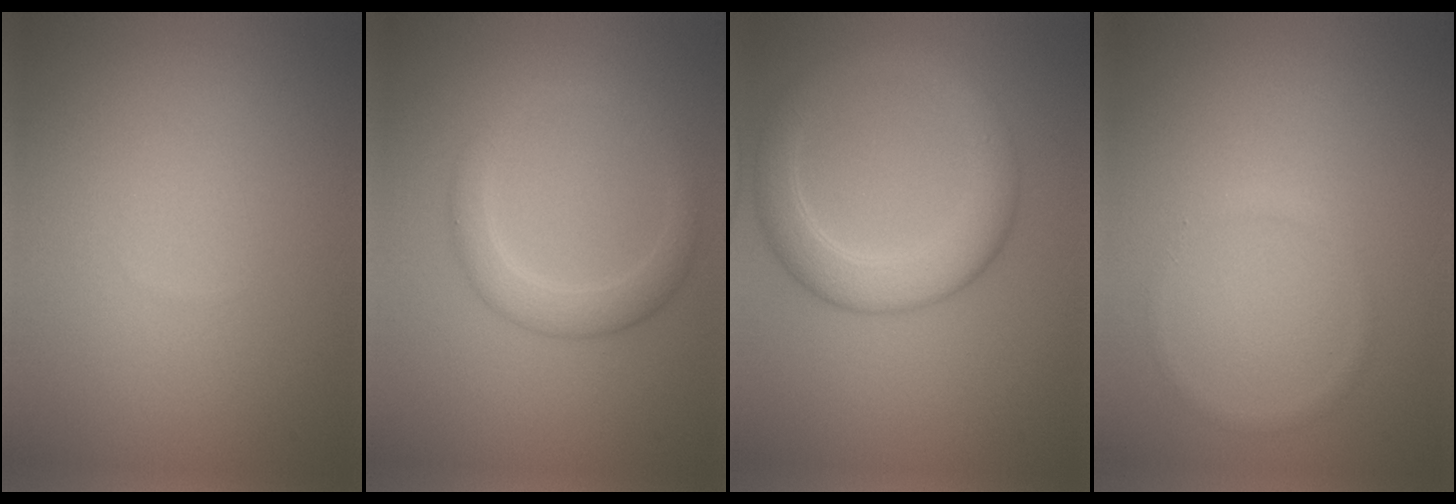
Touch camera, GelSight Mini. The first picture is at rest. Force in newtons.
{"total": 2.6, "press": 2.6, "slide": 0.1}
{"total": 4.8, "press": 4.7, "slide": 0.3}
{"total": 0.8, "press": 0.8, "slide": 0.1}